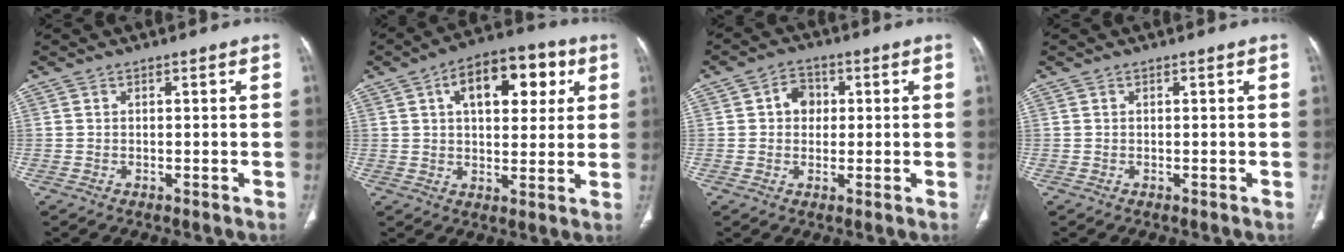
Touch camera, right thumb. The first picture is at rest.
{"total": 15.0, "force": [5.3, 8.1, 11.4], "torque": [-0.126, 0.008, 0.077]}
{"total": 5.0, "force": [0.8, 4.1, 2.7], "torque": [-0.014, 0.007, 0.009]}
{"total": 0.0}